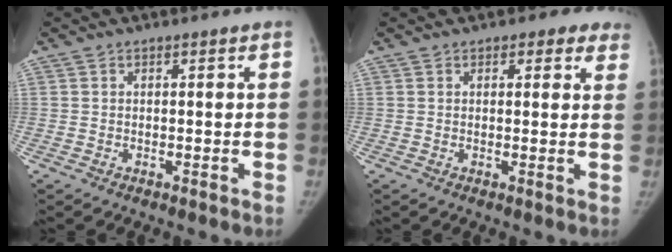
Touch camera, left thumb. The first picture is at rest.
{"total": 5.5, "force": [4.0, 2.9, 2.5], "torque": [0.014, -0.010, 0.034]}